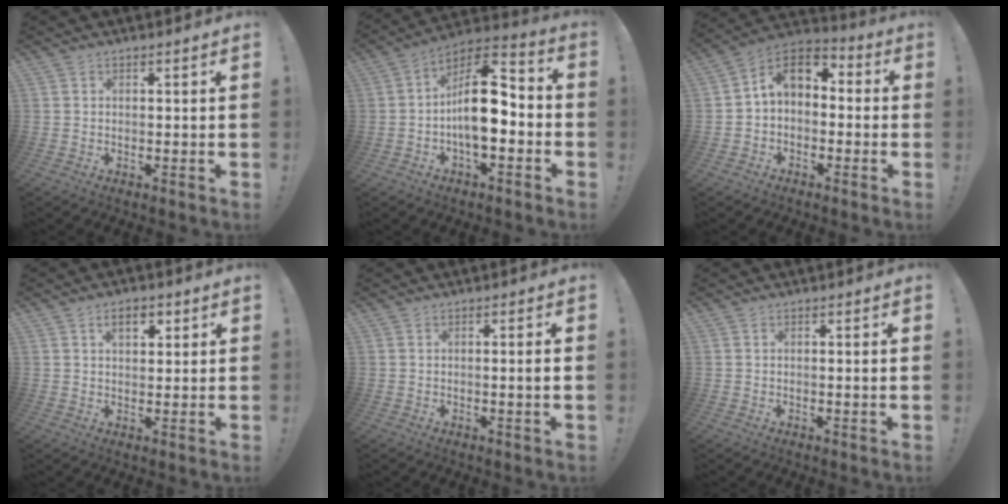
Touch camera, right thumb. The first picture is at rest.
{"total": 14.8, "force": [-1.4, 7.3, 12.8], "torque": [-0.210, 0.017, -0.022]}
{"total": 8.7, "force": [1.0, 6.2, 6.0], "torque": [-0.085, 0.011, 0.023]}
{"total": 5.1, "force": [2.5, 2.8, 3.5], "torque": [-0.053, 0.001, 0.041]}
{"total": 2.3, "force": [0.0, -0.3, 2.3], "torque": [-0.037, -0.003, -0.005]}
{"total": 1.3, "force": [0.4, -0.4, 1.2], "torque": [-0.018, -0.003, 0.004]}